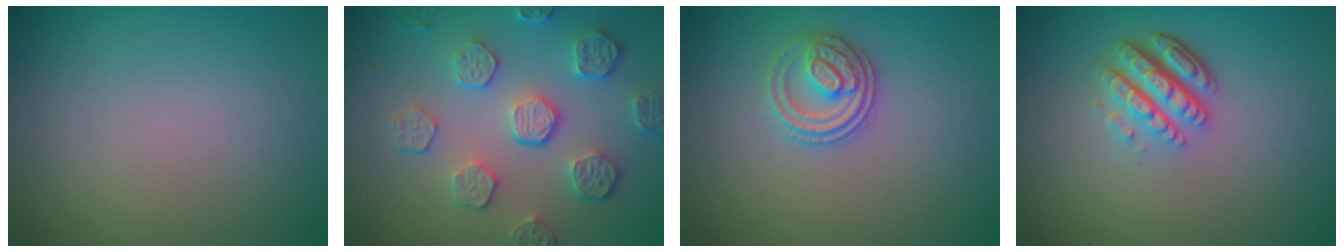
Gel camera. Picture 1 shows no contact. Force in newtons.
{"total": 5.3, "press": 4.2, "slide": 3.2}
{"total": 2.7, "press": 2.6, "slide": 0.7}
{"total": 4.9, "press": 3.4, "slide": 3.5}